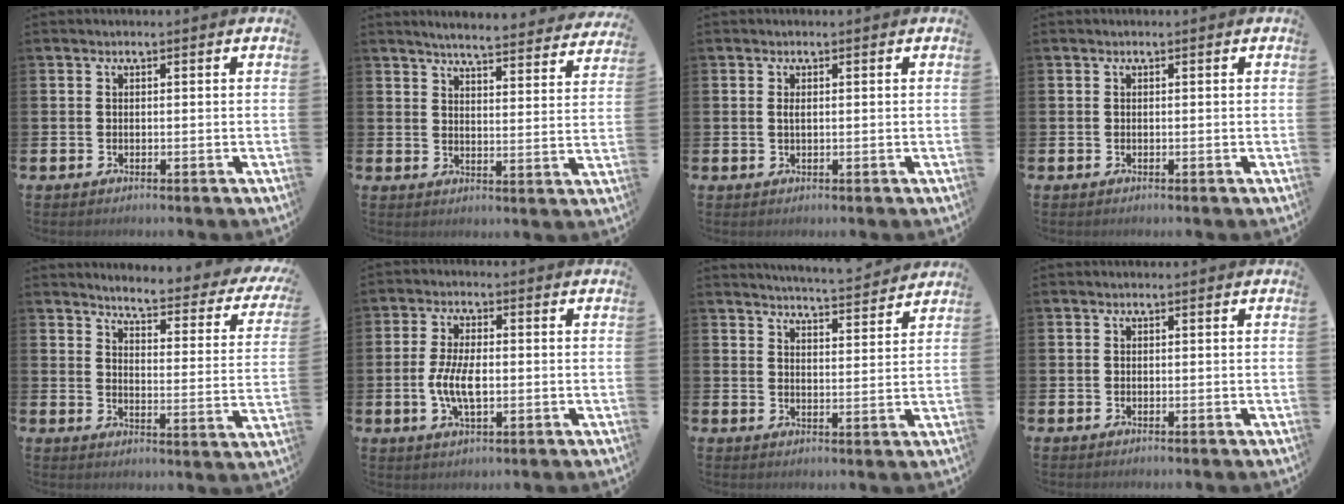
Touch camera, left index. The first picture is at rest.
{"total": 5.3, "force": [5.1, 0.0, 1.1], "torque": [-0.034, -0.037, 0.087]}
{"total": 0.8, "force": [0.2, 0.3, 0.7], "torque": [-0.009, 0.000, 0.002]}
{"total": 0.0}
{"total": 3.9, "force": [3.6, 0.5, 1.3], "torque": [-0.041, -0.036, 0.051]}
{"total": 5.9, "force": [-0.6, 2.6, 5.3], "torque": [-0.108, -0.004, -0.017]}
{"total": 5.0, "force": [5.0, -0.2, 0.3], "torque": [-0.016, -0.036, 0.088]}
{"total": 0.0}